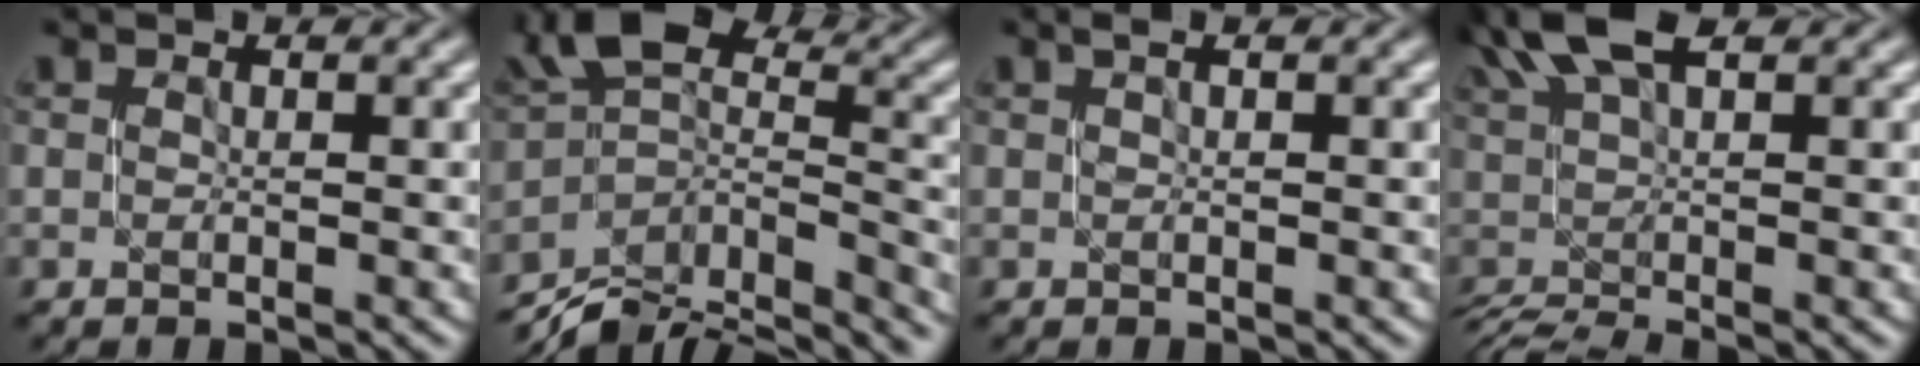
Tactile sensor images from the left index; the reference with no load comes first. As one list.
[{"total": 10.7, "force": [-7.7, 4.6, 5.8], "torque": [-0.087, 0.031, -0.108]}, {"total": 0.8, "force": [0.5, 0.2, 0.6], "torque": [-0.009, 0.002, 0.006]}, {"total": 6.7, "force": [3.1, 1.9, 5.6], "torque": [-0.084, 0.012, 0.052]}]